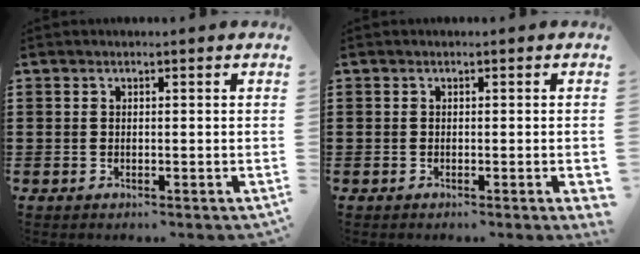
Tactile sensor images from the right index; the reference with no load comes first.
{"total": 1.1, "force": [-0.3, -0.1, 1.1], "torque": [-0.017, -0.004, -0.006]}